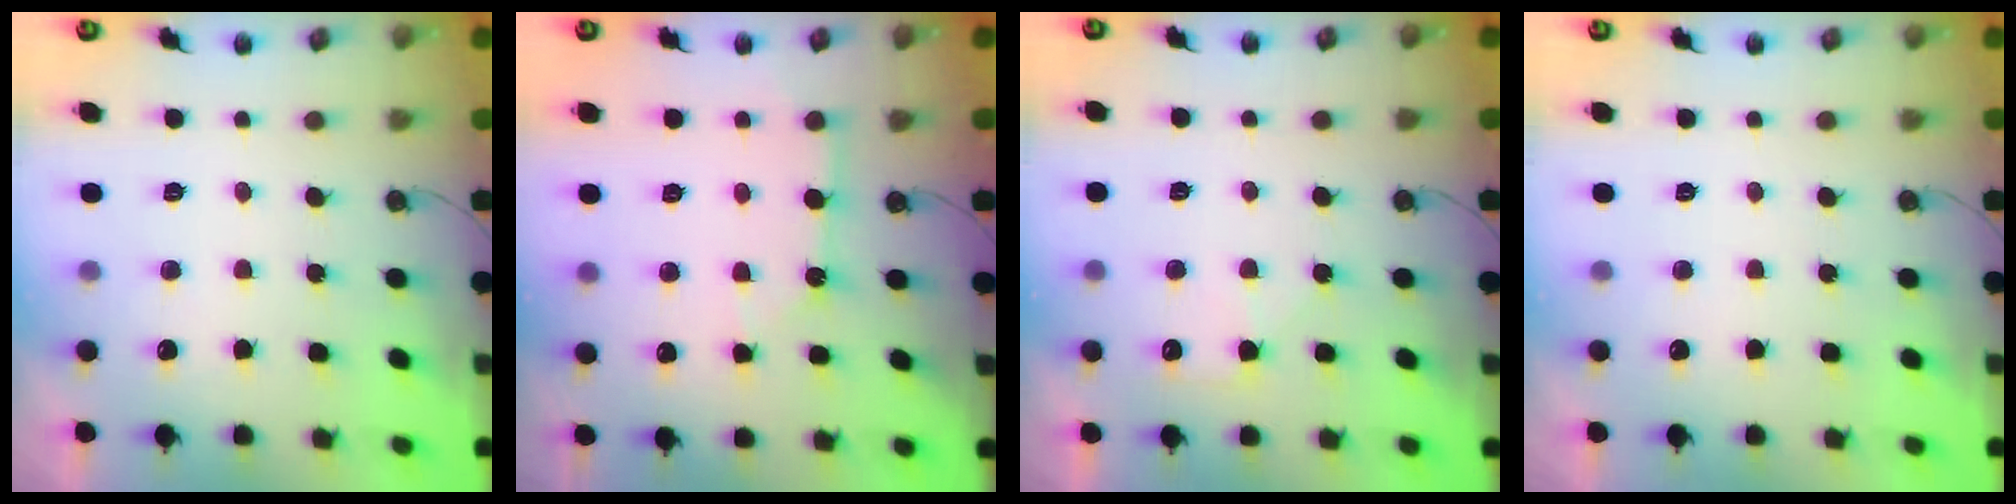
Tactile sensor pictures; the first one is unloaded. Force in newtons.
{"total": 4.4, "press": 4.4, "slide": 0.5}
{"total": 5.6, "press": 5.6, "slide": 1.0}
{"total": 0.0}